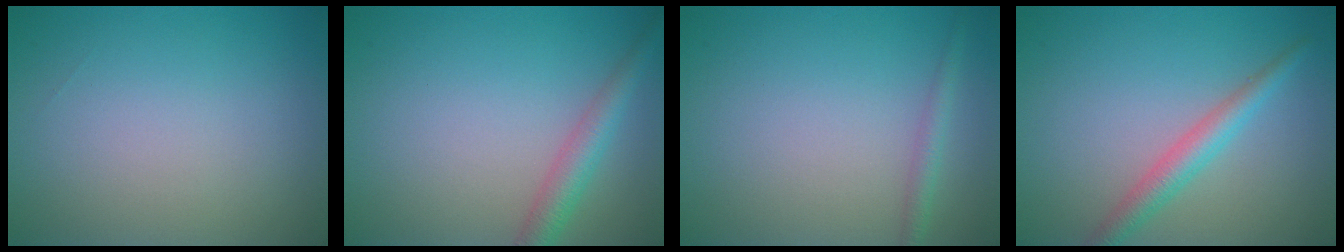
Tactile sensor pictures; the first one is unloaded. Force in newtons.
{"total": 2.9, "press": 2.9, "slide": 0.0}
{"total": 1.4, "press": 1.4, "slide": 0.0}
{"total": 2.8, "press": 2.8, "slide": 0.0}